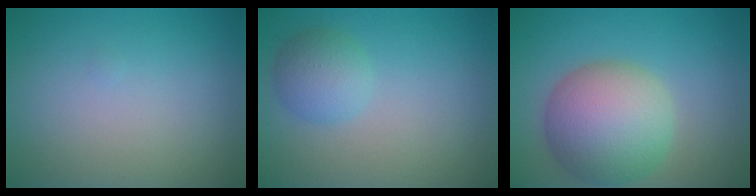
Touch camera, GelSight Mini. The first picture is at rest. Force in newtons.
{"total": 2.7, "press": 2.7, "slide": 0.2}
{"total": 8.5, "press": 8.5, "slide": 0.3}